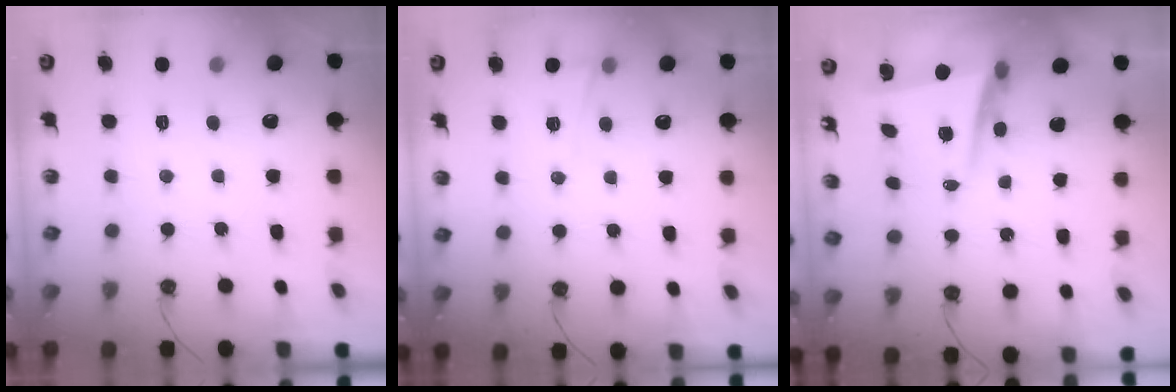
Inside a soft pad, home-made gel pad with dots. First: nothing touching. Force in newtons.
{"total": 5.0, "press": 3.5, "slide": 3.6}
{"total": 6.0, "press": 5.7, "slide": 2.0}